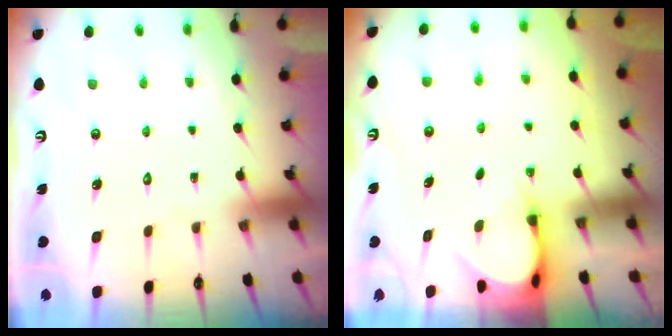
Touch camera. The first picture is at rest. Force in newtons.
{"total": 3.8, "press": 3.8, "slide": 0.3}